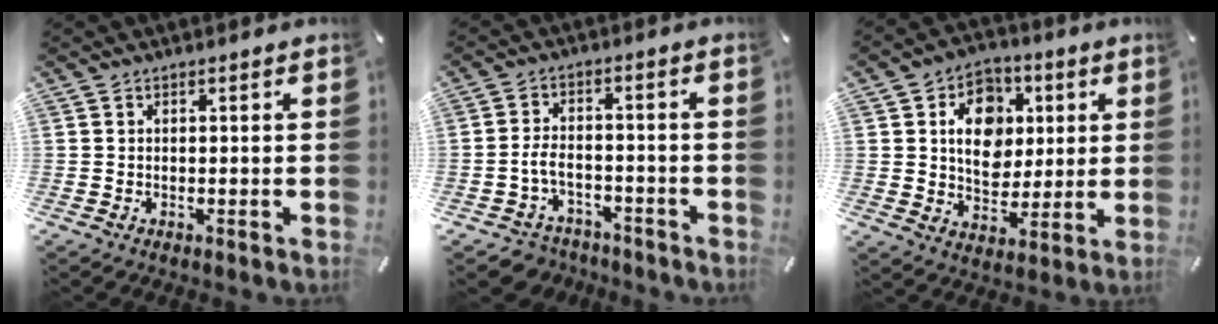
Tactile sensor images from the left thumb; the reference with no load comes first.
{"total": 5.6, "force": [-2.3, 4.2, 3.0], "torque": [-0.065, 0.010, -0.045]}
{"total": 11.7, "force": [2.2, 9.7, 6.1], "torque": [-0.084, 0.006, 0.042]}